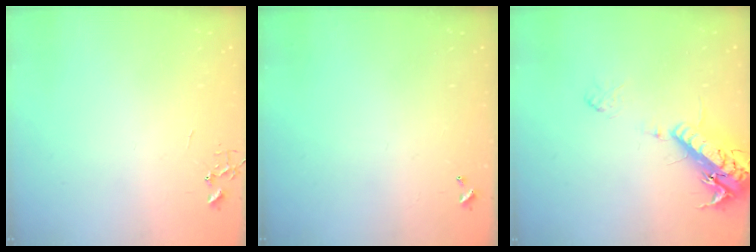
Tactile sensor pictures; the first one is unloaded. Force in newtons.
{"total": 0.0}
{"total": 16.4, "press": 15.9, "slide": 3.8}